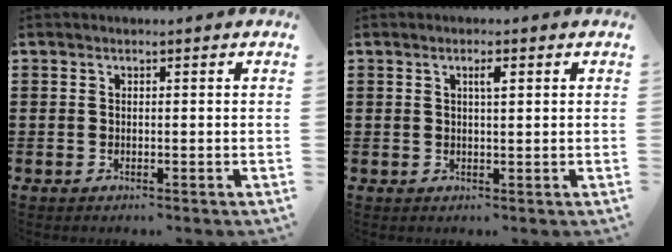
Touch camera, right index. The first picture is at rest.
{"total": 1.8, "force": [0.7, 0.4, 1.6], "torque": [-0.023, 0.002, 0.008]}